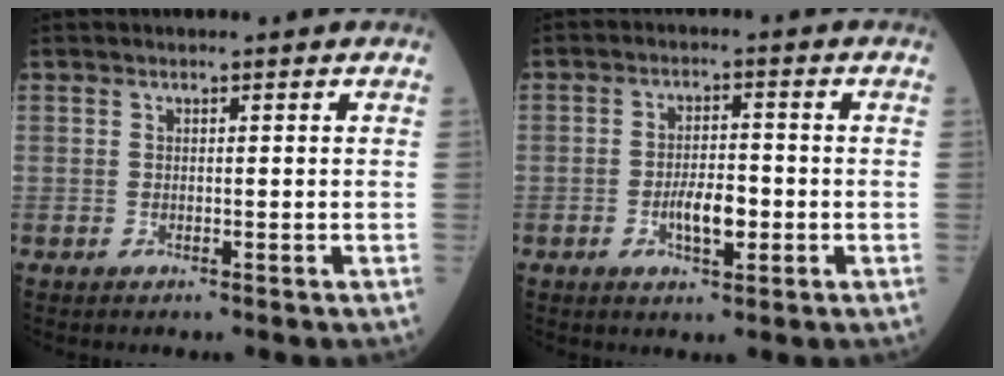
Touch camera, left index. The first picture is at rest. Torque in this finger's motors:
{"motor_torque": [0.51, 0.27, 0.15, 0.04]}